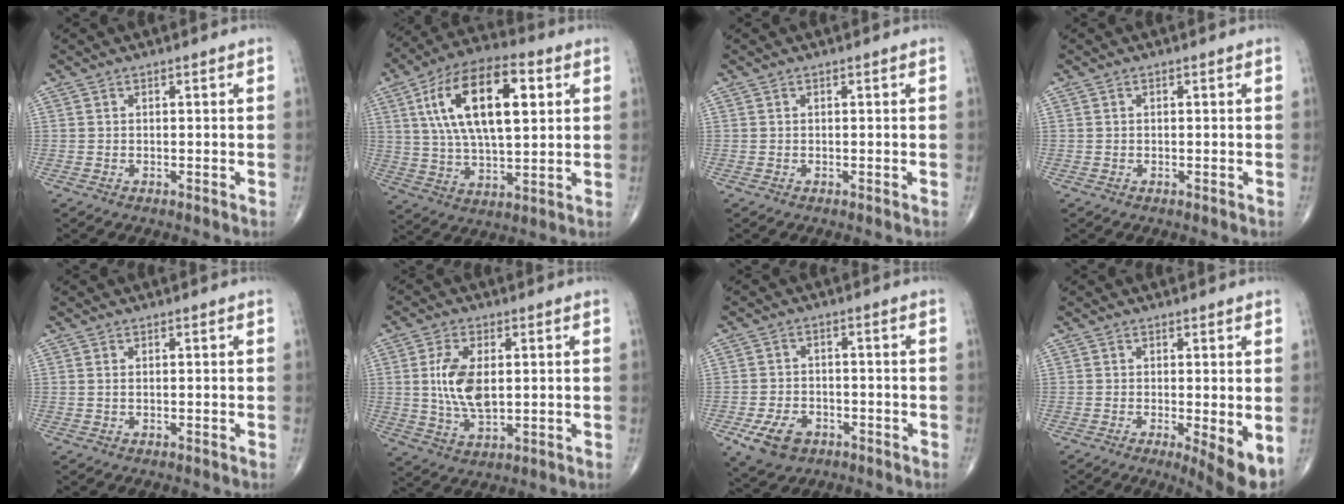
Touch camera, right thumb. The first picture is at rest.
{"total": 20.1, "force": [5.7, 9.1, 17.0], "torque": [-0.292, 0.003, 0.095]}
{"total": 0.0}
{"total": 0.0}
{"total": 0.6, "force": [0.2, 0.3, 0.5], "torque": [-0.015, 0.004, 0.005]}
{"total": 9.8, "force": [1.2, 5.1, 8.3], "torque": [-0.163, -0.010, 0.029]}
{"total": 7.3, "force": [-3.5, 5.0, 4.0], "torque": [-0.066, 0.014, -0.055]}
{"total": 5.9, "force": [-1.2, 1.3, 5.7], "torque": [-0.086, -0.019, -0.020]}